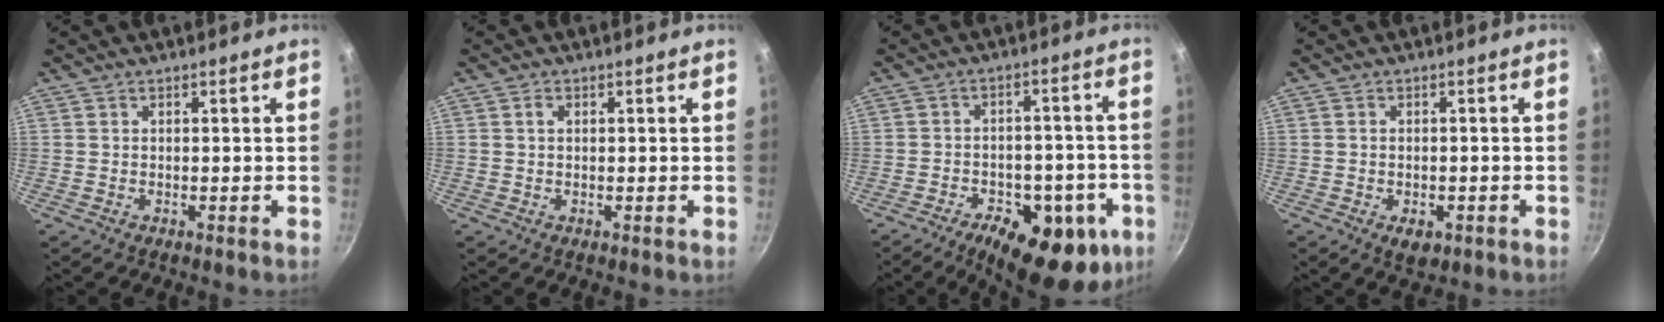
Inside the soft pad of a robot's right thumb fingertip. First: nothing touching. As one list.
[{"total": 1.1, "force": [0.3, 0.7, 0.8], "torque": [-0.014, 0.004, 0.003]}, {"total": 19.7, "force": [-9.4, 9.7, 14.3], "torque": [-0.156, 0.021, -0.122]}, {"total": 3.5, "force": [-1.4, 2.1, 2.4], "torque": [-0.034, 0.002, -0.015]}]